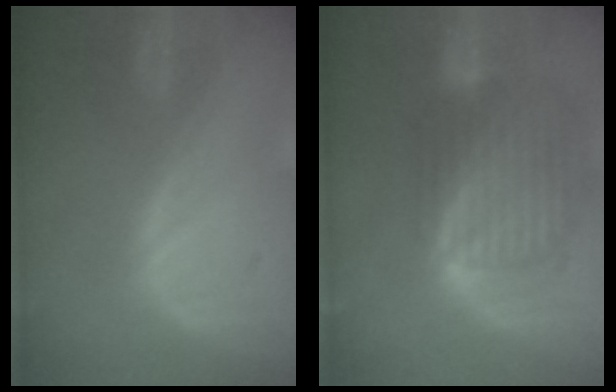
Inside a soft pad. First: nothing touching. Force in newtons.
{"total": 10.3, "press": 8.7, "slide": 5.6}